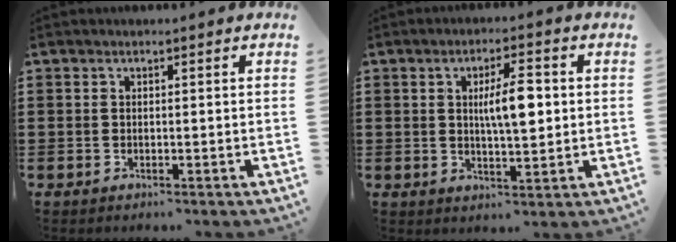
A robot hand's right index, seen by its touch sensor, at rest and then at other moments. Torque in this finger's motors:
{"motor_torque": [0.89, -0.09, 0.26, 0.14]}